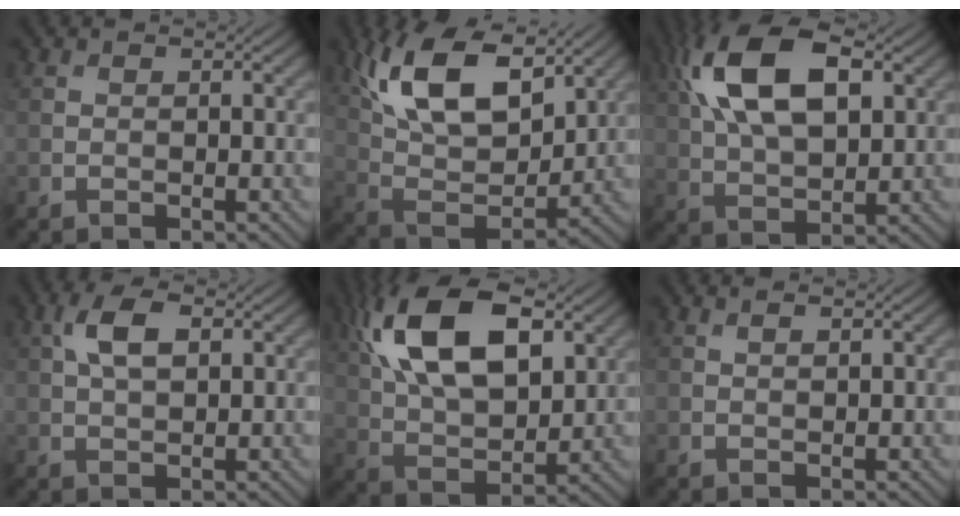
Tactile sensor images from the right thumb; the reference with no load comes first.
{"total": 14.6, "force": [7.6, 6.8, 10.4], "torque": [-0.213, 0.003, 0.134]}
{"total": 14.5, "force": [5.3, 7.3, 11.4], "torque": [-0.233, 0.018, 0.091]}
{"total": 5.1, "force": [1.7, 2.5, 4.1], "torque": [-0.092, 0.007, 0.029]}
{"total": 15.8, "force": [6.4, 8.0, 12.0], "torque": [-0.257, 0.017, 0.116]}
{"total": 1.0, "force": [0.7, 0.2, 0.7], "torque": [-0.017, 0.002, 0.015]}